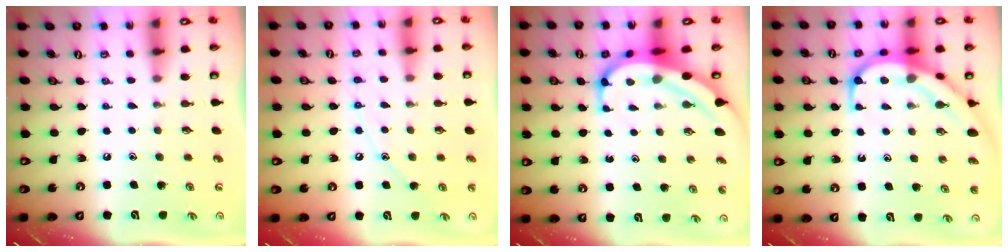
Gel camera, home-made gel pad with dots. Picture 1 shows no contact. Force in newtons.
{"total": 7.0, "press": 7.0, "slide": 0.5}
{"total": 9.0, "press": 9.0, "slide": 0.9}
{"total": 11.1, "press": 11.1, "slide": 1.0}